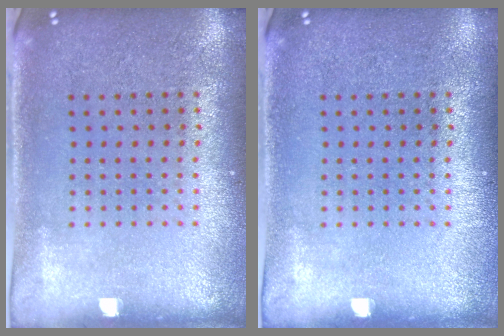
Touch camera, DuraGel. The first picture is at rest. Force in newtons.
{"total": 0.0}